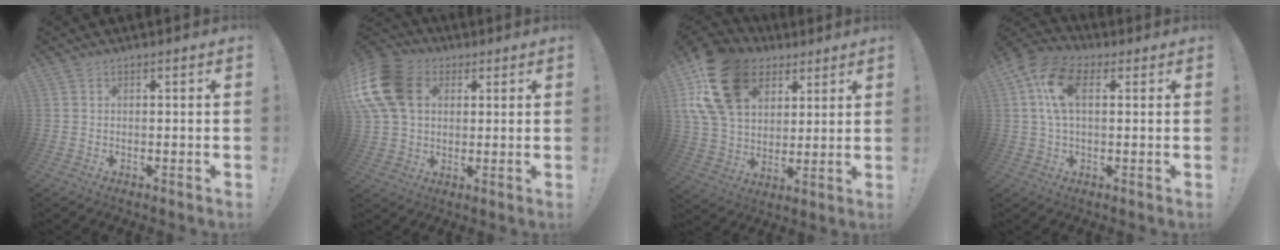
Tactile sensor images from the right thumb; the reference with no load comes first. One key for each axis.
{"total": 18.6, "fx": 4.7, "fy": 13.7, "fz": 11.6, "tx": -0.233, "ty": -0.001, "tz": 0.088}
{"total": 21.5, "fx": 9.1, "fy": 14.8, "fz": 12.6, "tx": -0.234, "ty": -0.038, "tz": 0.177}
{"total": 12.2, "fx": 3.5, "fy": 6.6, "fz": 9.6, "tx": -0.189, "ty": 0.004, "tz": 0.065}